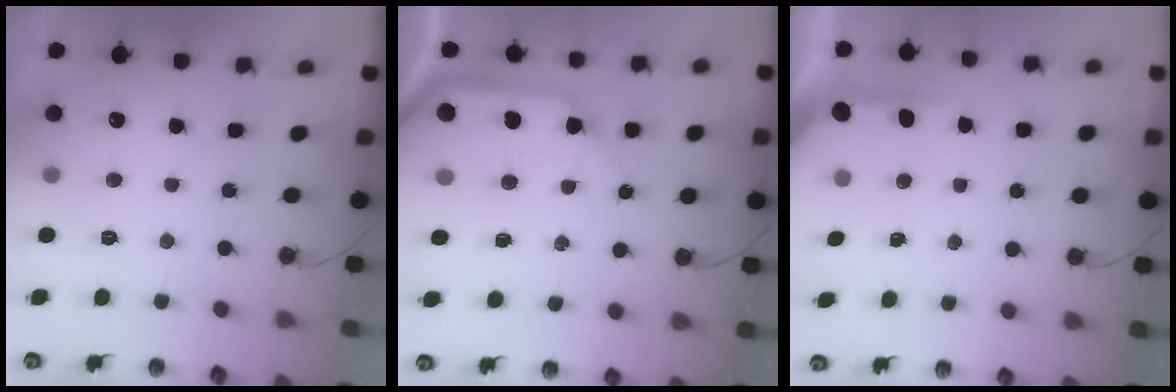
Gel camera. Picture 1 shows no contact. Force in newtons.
{"total": 12.1, "press": 12.0, "slide": 1.7}
{"total": 4.1, "press": 4.1, "slide": 0.3}